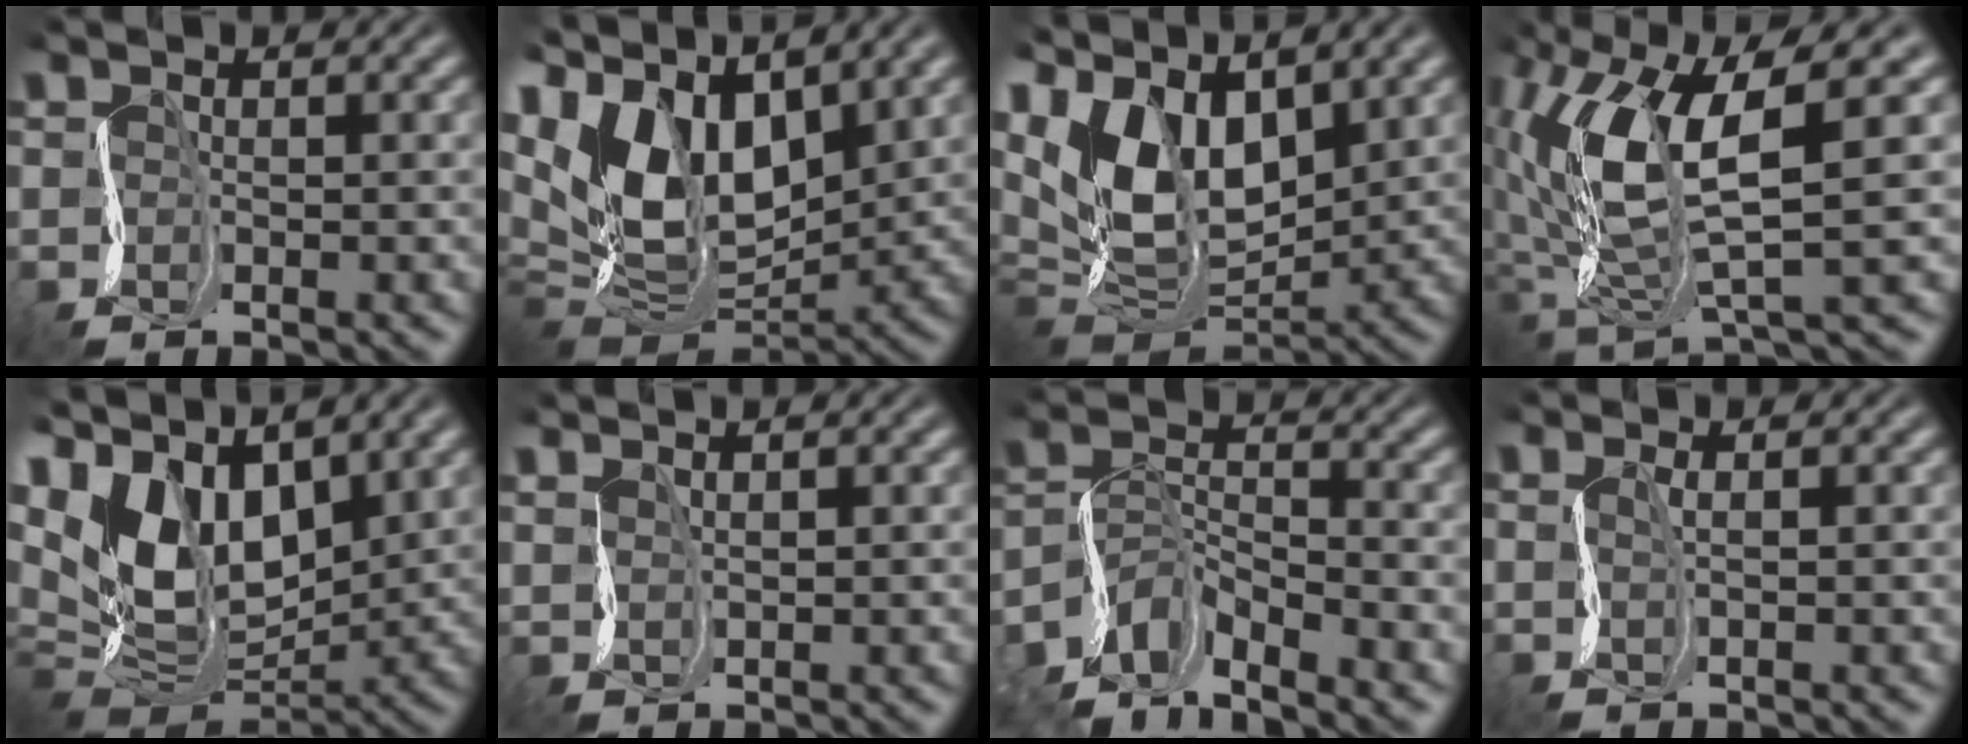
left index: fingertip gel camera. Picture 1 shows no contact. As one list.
[{"total": 12.1, "force": [5.9, 6.7, 8.1], "torque": [-0.172, 0.020, 0.103]}, {"total": 10.2, "force": [4.9, 5.7, 7.0], "torque": [-0.148, 0.012, 0.082]}, {"total": 8.2, "force": [1.9, 2.9, 7.4], "torque": [-0.164, 0.002, 0.041]}, {"total": 11.1, "force": [6.0, 6.1, 7.1], "torque": [-0.158, 0.022, 0.104]}, {"total": 1.8, "force": [1.6, -0.3, -0.6], "torque": [0.012, 0.008, 0.033]}, {"total": 6.4, "force": [-5.3, 2.3, 2.6], "torque": [-0.050, 0.005, -0.110]}, {"total": 0.9, "force": [0.8, -0.2, 0.3], "torque": [-0.008, 0.006, 0.015]}]